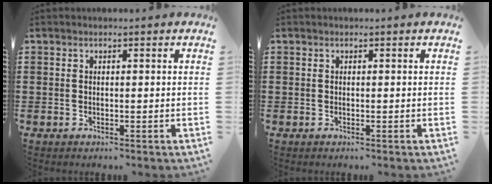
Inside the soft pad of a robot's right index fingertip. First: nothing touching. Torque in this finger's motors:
{"motor_torque": [1.45, 0.69, 0.00, -0.01]}